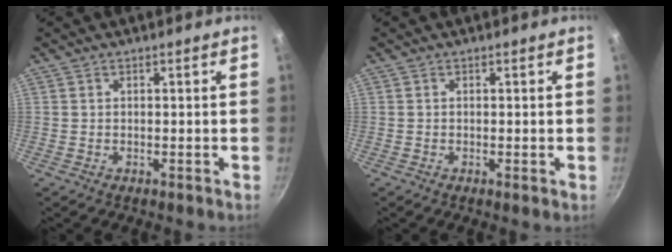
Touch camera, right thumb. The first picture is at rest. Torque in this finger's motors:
{"motor_torque": [-0.48, 0.21, -0.20, 0.02, -0.03]}